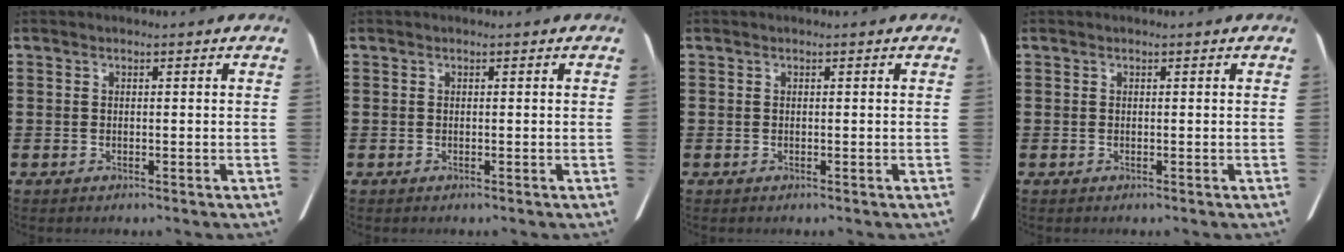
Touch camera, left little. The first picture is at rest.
{"total": 0.0}
{"total": 0.0}
{"total": 0.0}